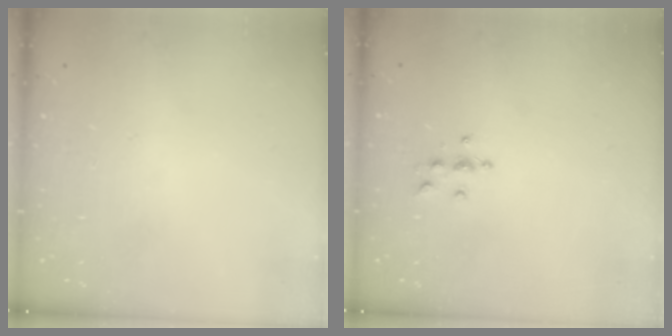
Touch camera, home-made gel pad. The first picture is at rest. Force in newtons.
{"total": 4.6, "press": 4.5, "slide": 0.5}